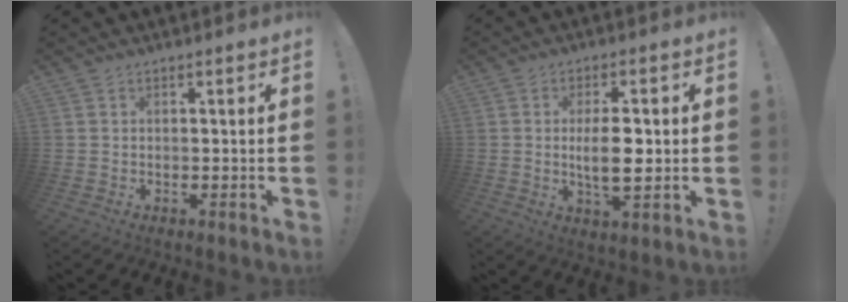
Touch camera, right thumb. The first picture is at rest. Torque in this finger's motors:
{"motor_torque": [-0.13, 0.51, 0.64, -0.45, 0.08]}